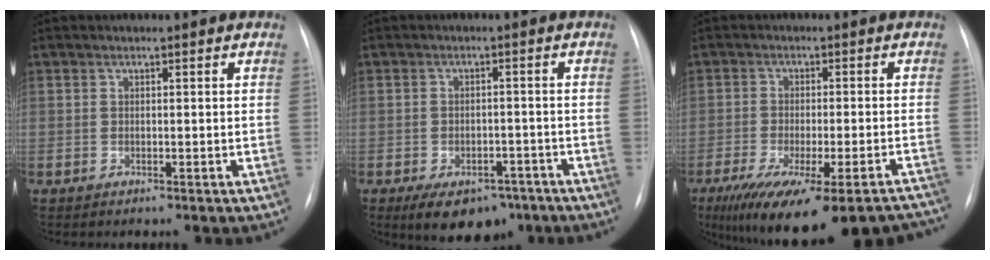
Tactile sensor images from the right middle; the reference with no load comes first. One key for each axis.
{"total": 9.8, "fx": -6.6, "fy": 5.4, "fz": 4.8, "tx": -0.065, "ty": 0.008, "tz": -0.092}
{"total": 22.4, "fx": -18.4, "fy": 4.4, "fz": 12.0, "tx": -0.152, "ty": -0.023, "tz": -0.243}